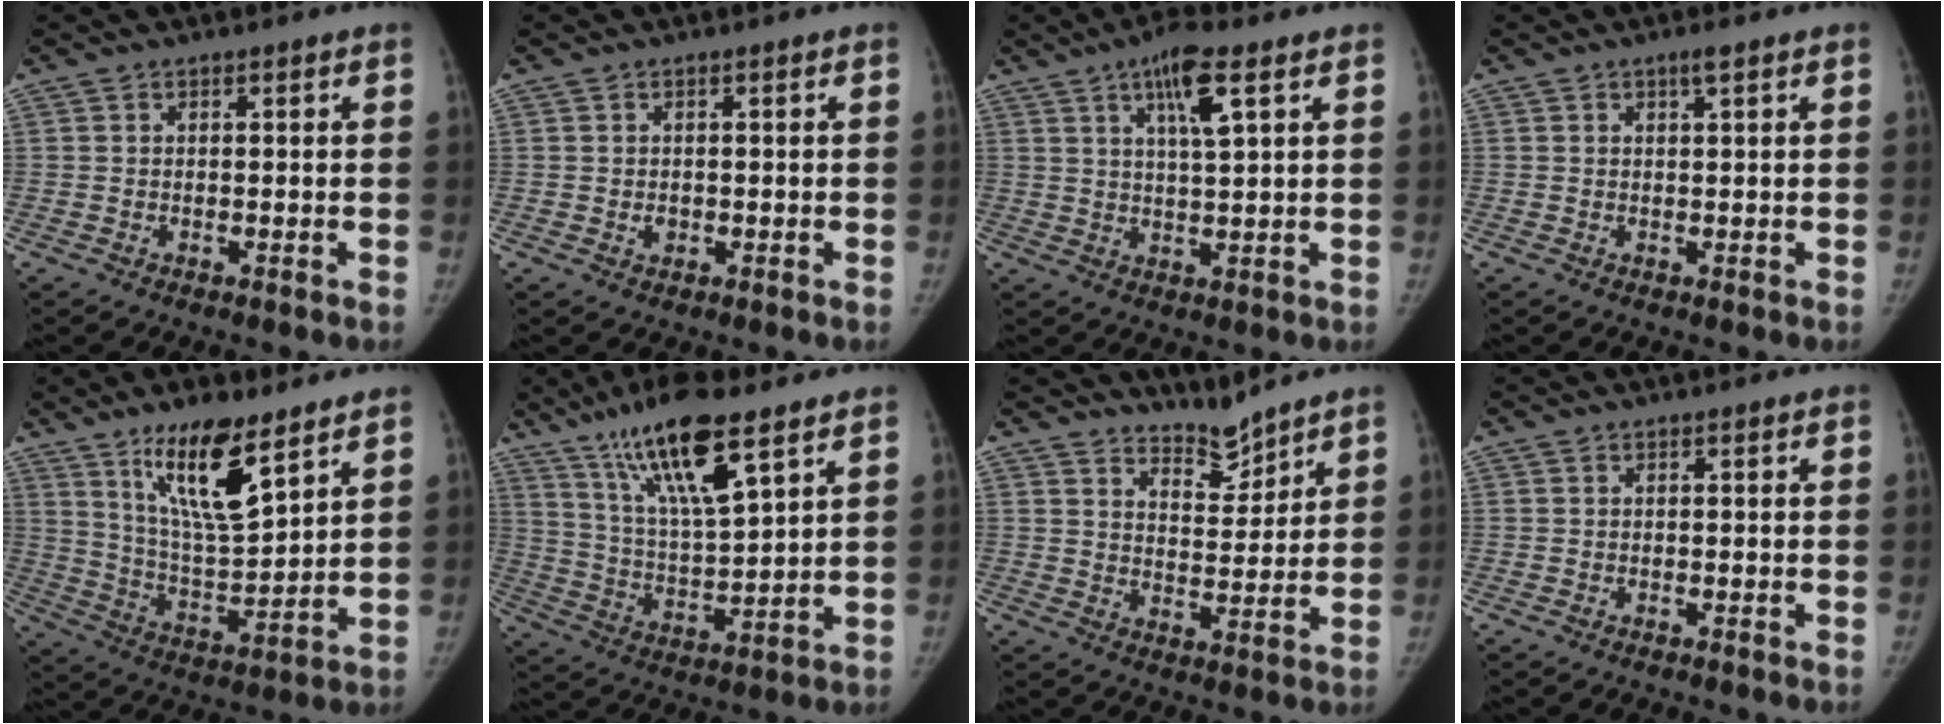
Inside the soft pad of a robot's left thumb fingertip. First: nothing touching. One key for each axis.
{"total": 1.3, "fx": 0.0, "fy": 1.1, "fz": 0.8, "tx": -0.007, "ty": 0.000, "tz": 0.003}
{"total": 8.4, "fx": 4.1, "fy": 1.7, "fz": 7.1, "tx": -0.123, "ty": -0.015, "tz": 0.070}
{"total": 1.4, "fx": 0.8, "fy": 0.2, "fz": 1.1, "tx": -0.018, "ty": -0.003, "tz": 0.014}
{"total": 14.7, "fx": 9.2, "fy": 4.1, "fz": 10.7, "tx": -0.168, "ty": -0.061, "tz": 0.176}
{"total": 16.6, "fx": 10.4, "fy": 3.8, "fz": 12.4, "tx": -0.214, "ty": -0.047, "tz": 0.201}
{"total": 6.0, "fx": 5.7, "fy": 1.5, "fz": 1.1, "tx": 0.002, "ty": -0.054, "tz": 0.107}
{"total": 0.0}